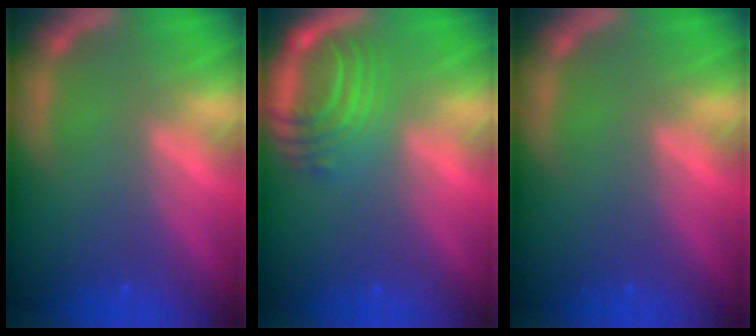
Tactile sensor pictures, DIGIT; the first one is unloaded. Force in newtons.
{"total": 6.5}
{"total": 0.0}